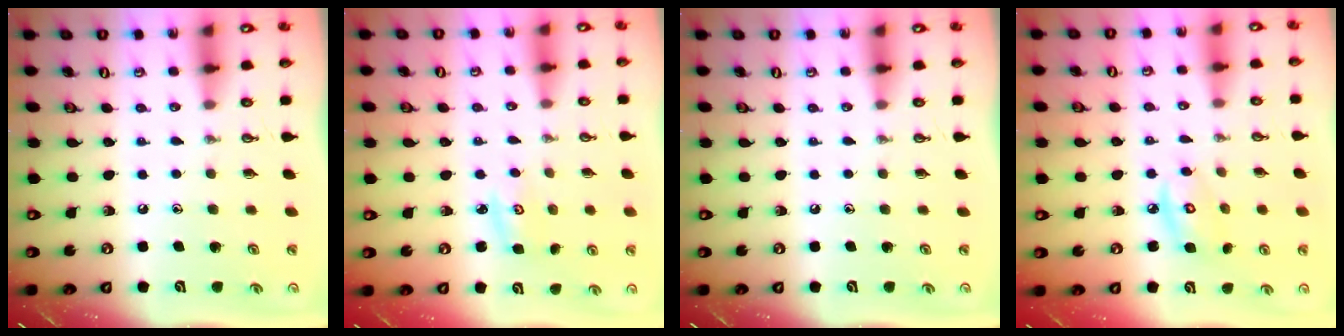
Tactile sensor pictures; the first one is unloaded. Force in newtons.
{"total": 2.8, "press": 2.8, "slide": 0.3}
{"total": 0.0}
{"total": 6.2, "press": 6.2, "slide": 0.3}